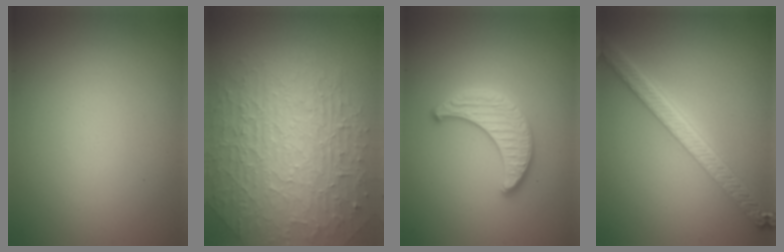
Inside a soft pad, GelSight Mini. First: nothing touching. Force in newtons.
{"total": 9.8, "press": 6.4, "slide": 7.4}
{"total": 3.2, "press": 3.2, "slide": 0.3}
{"total": 5.1, "press": 4.0, "slide": 3.1}